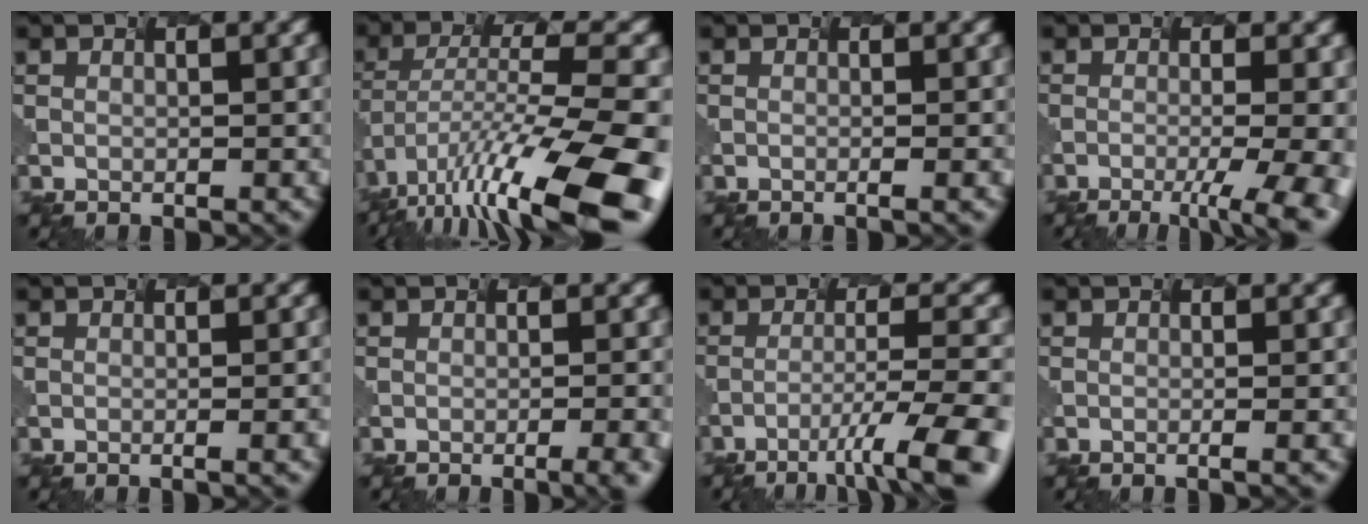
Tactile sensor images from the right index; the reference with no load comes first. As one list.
[{"total": 13.6, "force": [-9.1, 2.8, 9.8], "torque": [-0.215, 0.002, -0.128]}, {"total": 1.2, "force": [-0.4, 0.3, 1.1], "torque": [-0.008, 0.006, -0.005]}, {"total": 7.1, "force": [-2.8, 1.9, 6.2], "torque": [-0.078, -0.009, -0.012]}, {"total": 3.4, "force": [-0.7, 1.2, 3.1], "torque": [-0.021, 0.011, 0.000]}, {"total": 4.4, "force": [-1.7, 1.5, 3.7], "torque": [-0.020, 0.005, 0.007]}, {"total": 7.6, "force": [-5.1, 0.1, 5.7], "torque": [-0.105, 0.005, -0.058]}, {"total": 1.9, "force": [-0.6, 0.5, 1.7], "torque": [-0.015, 0.007, -0.005]}]